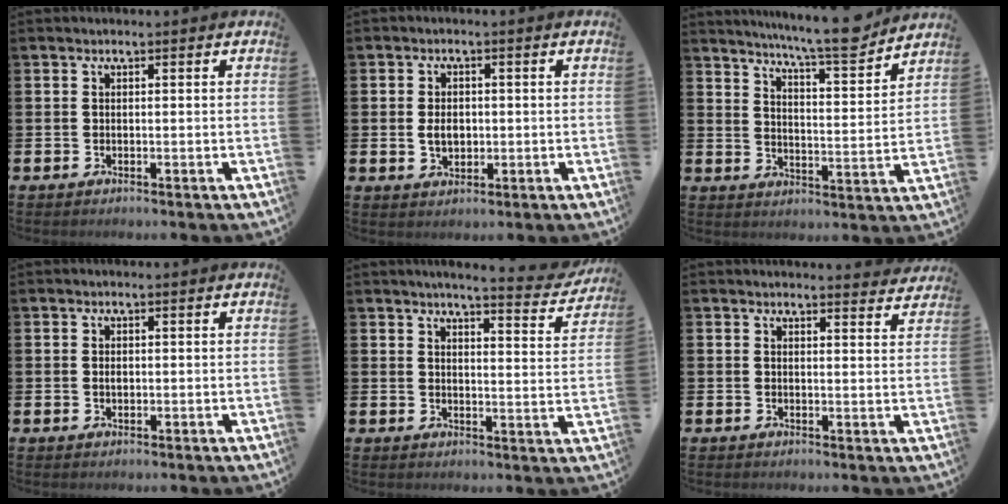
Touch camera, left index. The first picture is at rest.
{"total": 3.1, "force": [0.0, 2.2, 2.2], "torque": [-0.024, 0.000, -0.006]}
{"total": 9.0, "force": [8.3, 0.3, 3.6], "torque": [-0.070, -0.053, 0.142]}
{"total": 0.8, "force": [0.1, 0.5, 0.7], "torque": [-0.010, 0.003, 0.000]}
{"total": 4.6, "force": [4.4, 0.0, 1.3], "torque": [-0.025, -0.033, 0.071]}
{"total": 2.6, "force": [2.6, 0.1, -0.1], "torque": [0.009, -0.020, 0.045]}